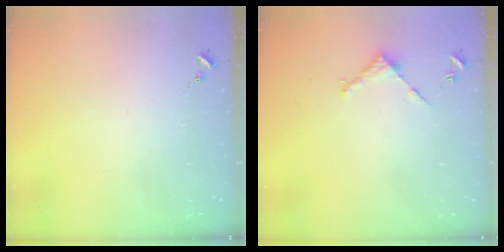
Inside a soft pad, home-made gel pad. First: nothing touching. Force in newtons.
{"total": 2.9, "press": 2.8, "slide": 0.2}